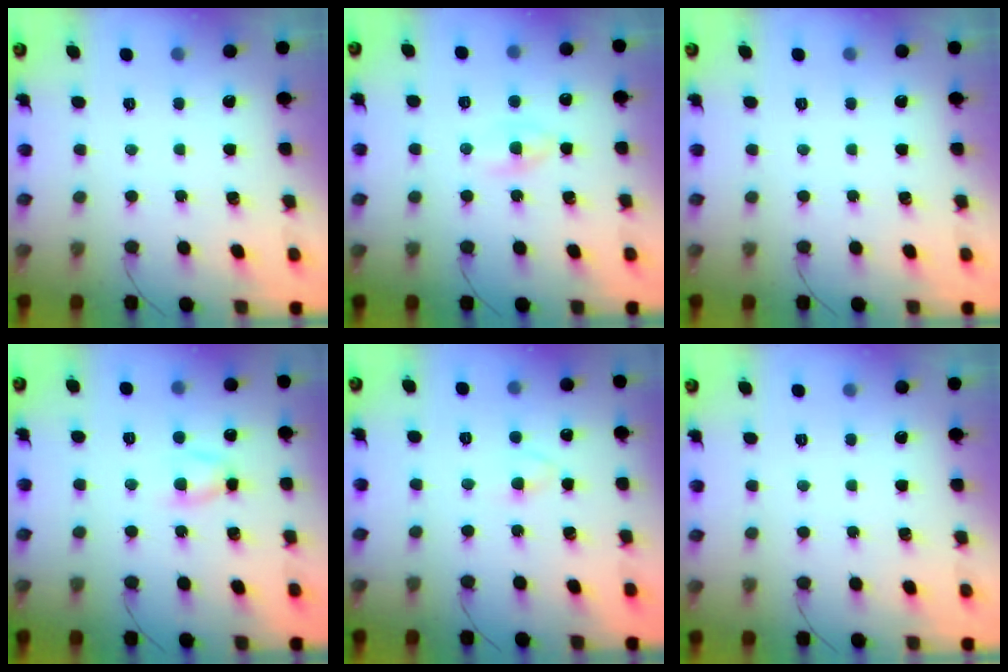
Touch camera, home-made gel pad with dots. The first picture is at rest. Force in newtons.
{"total": 2.1, "press": 2.0, "slide": 0.7}
{"total": 0.0}
{"total": 3.9, "press": 3.9, "slide": 0.6}
{"total": 2.4, "press": 2.1, "slide": 1.1}
{"total": 0.0}